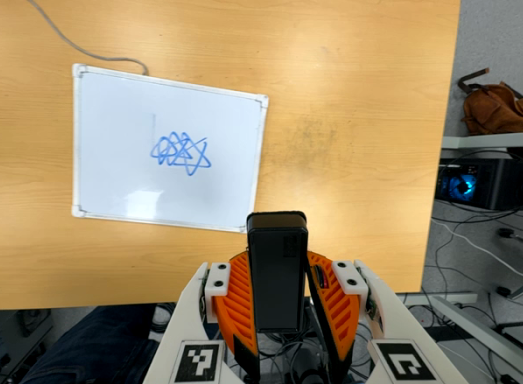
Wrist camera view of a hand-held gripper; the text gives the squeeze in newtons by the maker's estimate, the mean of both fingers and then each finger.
{"total": 5.4, "left": 5.0, "right": 5.8}